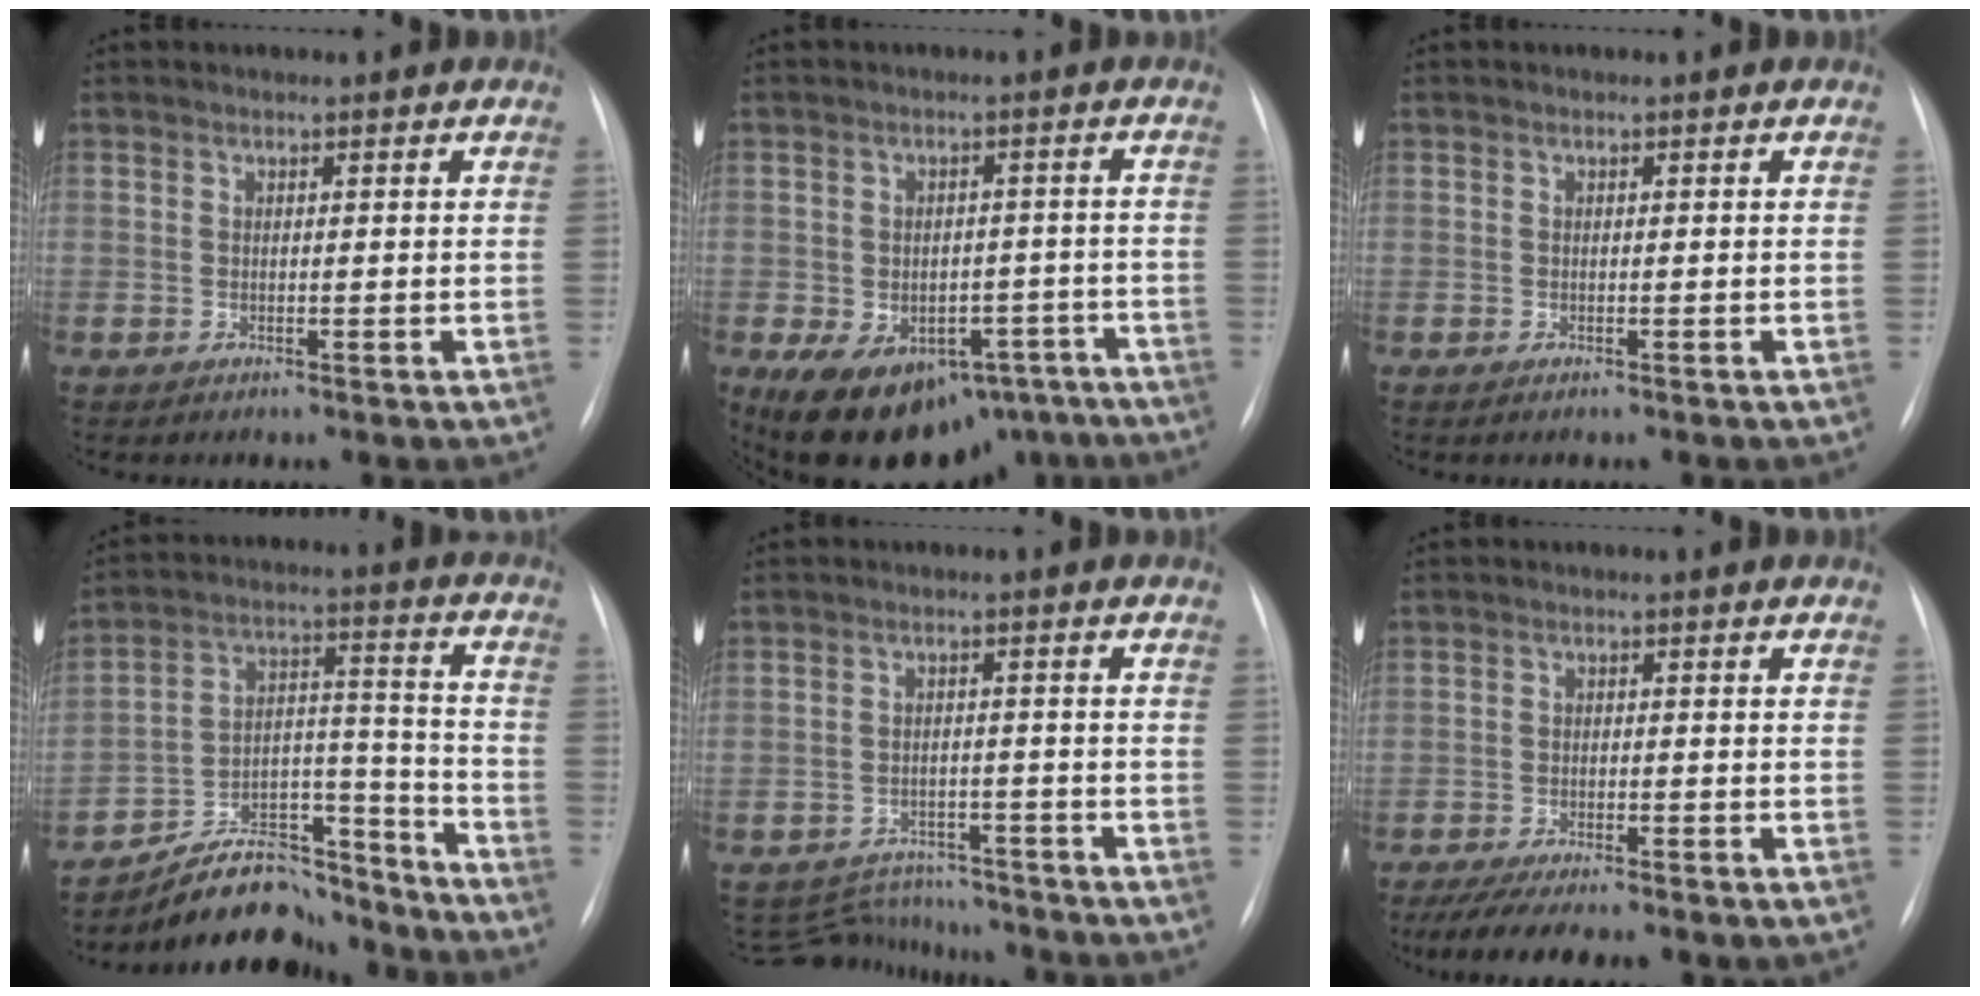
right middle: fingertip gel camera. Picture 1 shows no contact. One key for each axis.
{"total": 16.7, "fx": -10.9, "fy": 10.0, "fz": 7.7, "tx": -0.123, "ty": 0.012, "tz": -0.133}
{"total": 0.8, "fx": -0.6, "fy": 0.1, "fz": 0.4, "tx": -0.009, "ty": -0.002, "tz": -0.007}
{"total": 15.3, "fx": -14.2, "fy": 4.9, "fz": 3.0, "tx": -0.032, "ty": 0.062, "tz": -0.224}
{"total": 8.2, "fx": -7.8, "fy": 2.4, "fz": -0.3, "tx": 0.007, "ty": 0.016, "tz": -0.111}
{"total": 10.8, "fx": -8.2, "fy": 3.1, "fz": 6.3, "tx": -0.096, "ty": -0.008, "tz": -0.117}